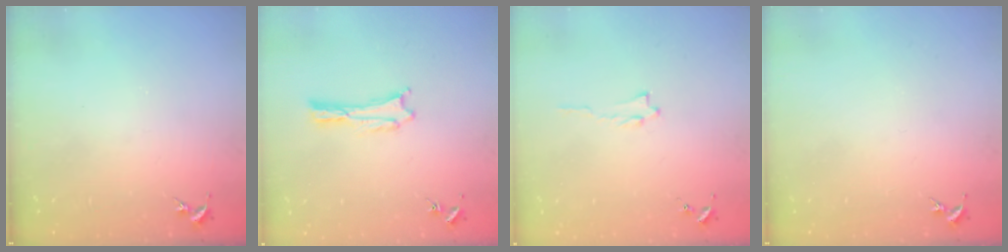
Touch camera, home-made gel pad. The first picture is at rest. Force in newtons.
{"total": 0.0}
{"total": 0.6, "press": 0.6, "slide": 0.1}
{"total": 0.0}